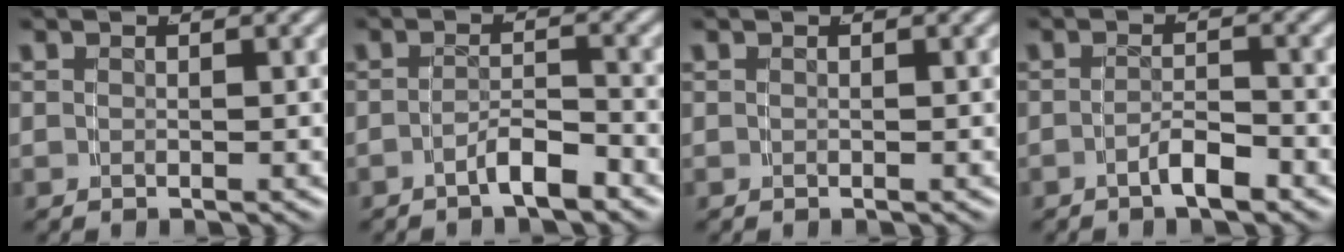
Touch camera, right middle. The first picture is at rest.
{"total": 2.8, "force": [-2.4, -0.1, 1.3], "torque": [-0.011, -0.001, -0.043]}
{"total": 0.0}
{"total": 2.3, "force": [-2.0, -0.1, 1.2], "torque": [-0.015, -0.001, -0.035]}